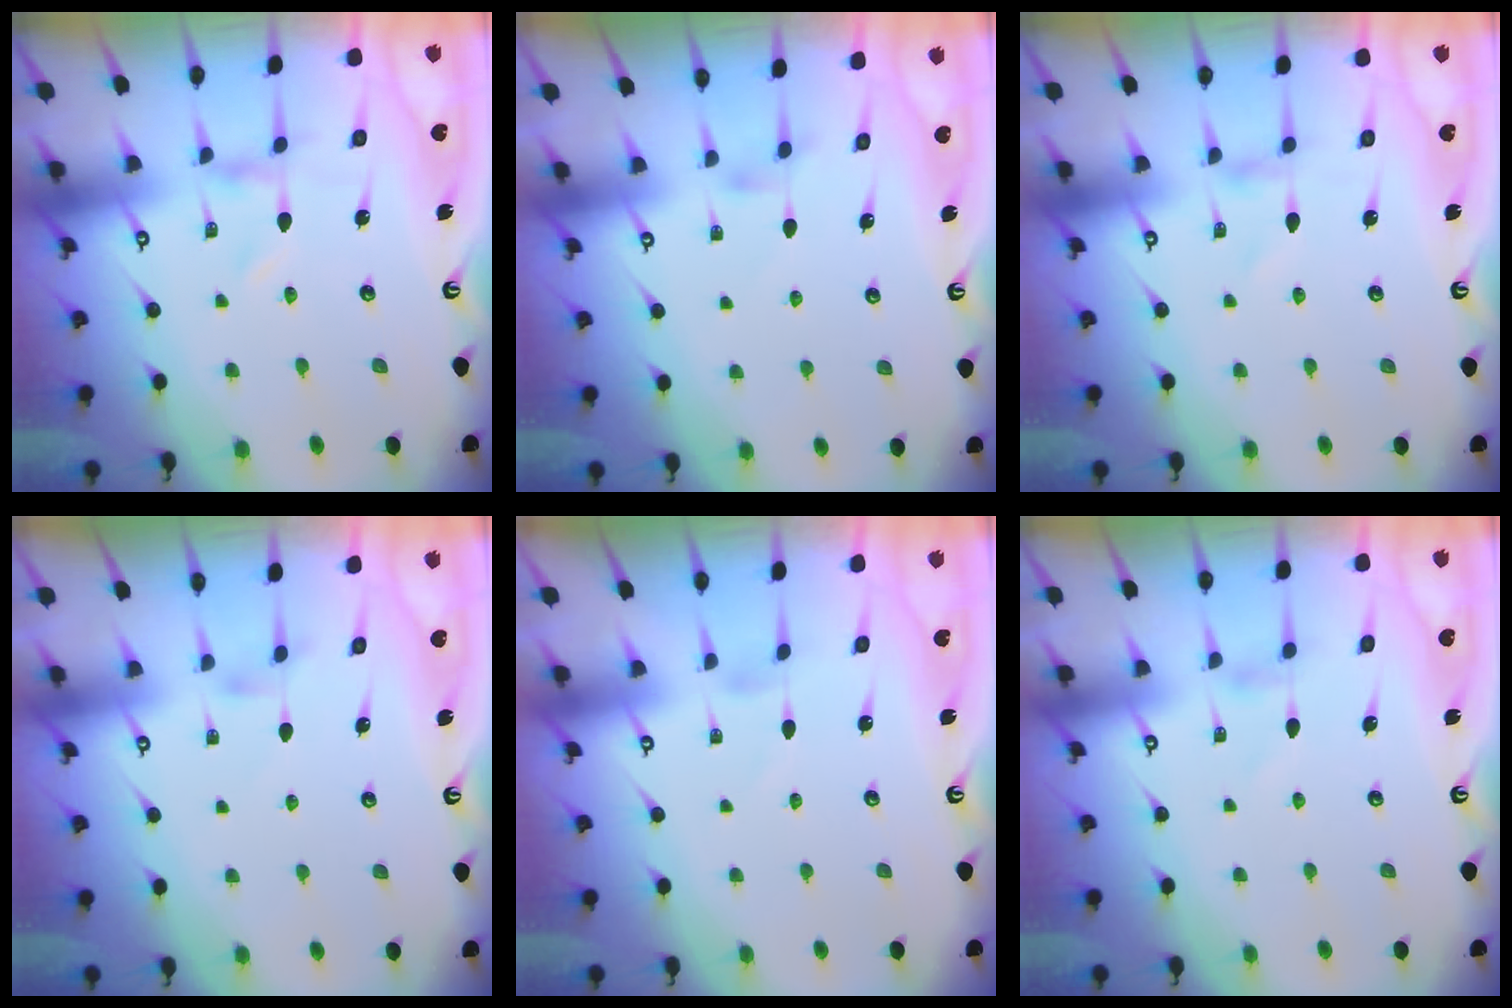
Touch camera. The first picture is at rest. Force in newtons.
{"total": 1.3, "press": 1.2, "slide": 0.3}
{"total": 0.7, "press": 0.6, "slide": 0.1}
{"total": 1.3, "press": 1.2, "slide": 0.3}
{"total": 1.0, "press": 1.0, "slide": 0.1}
{"total": 0.0}